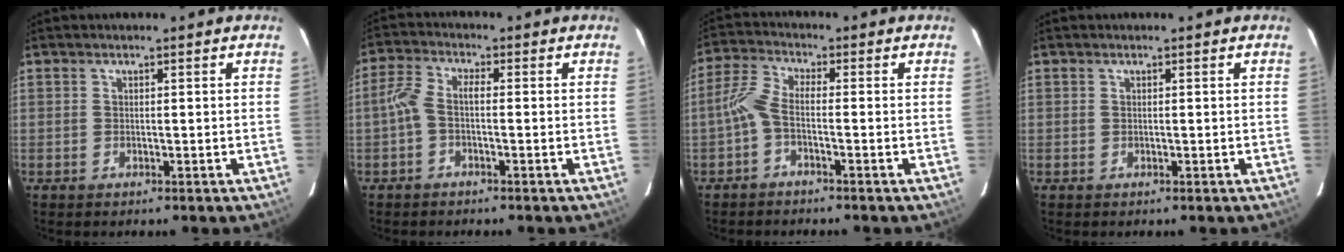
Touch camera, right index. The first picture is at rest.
{"total": 3.6, "force": [-1.2, 1.6, 3.1], "torque": [-0.073, 0.013, -0.027]}
{"total": 4.0, "force": [-1.8, 1.2, 3.4], "torque": [-0.088, 0.014, -0.040]}
{"total": 0.0}